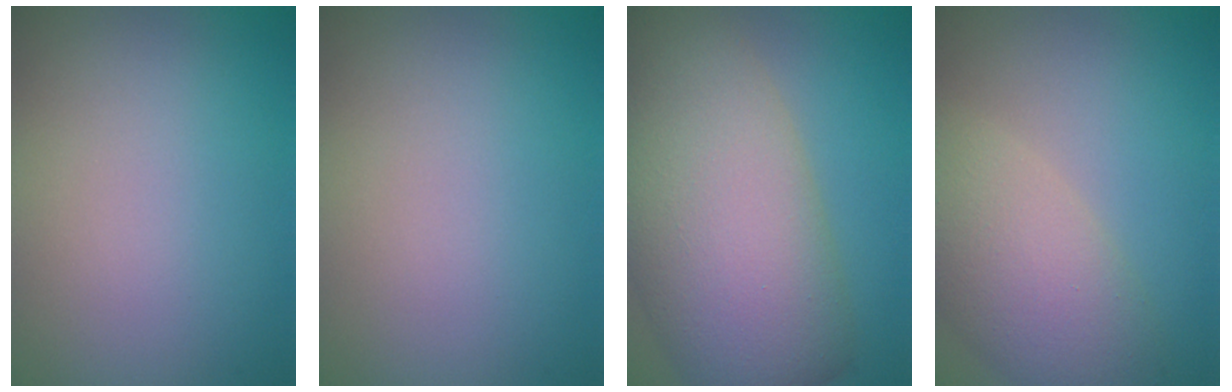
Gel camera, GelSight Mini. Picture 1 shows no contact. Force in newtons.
{"total": 0.0}
{"total": 12.4, "press": 12.3, "slide": 0.8}
{"total": 6.2, "press": 6.1, "slide": 0.7}